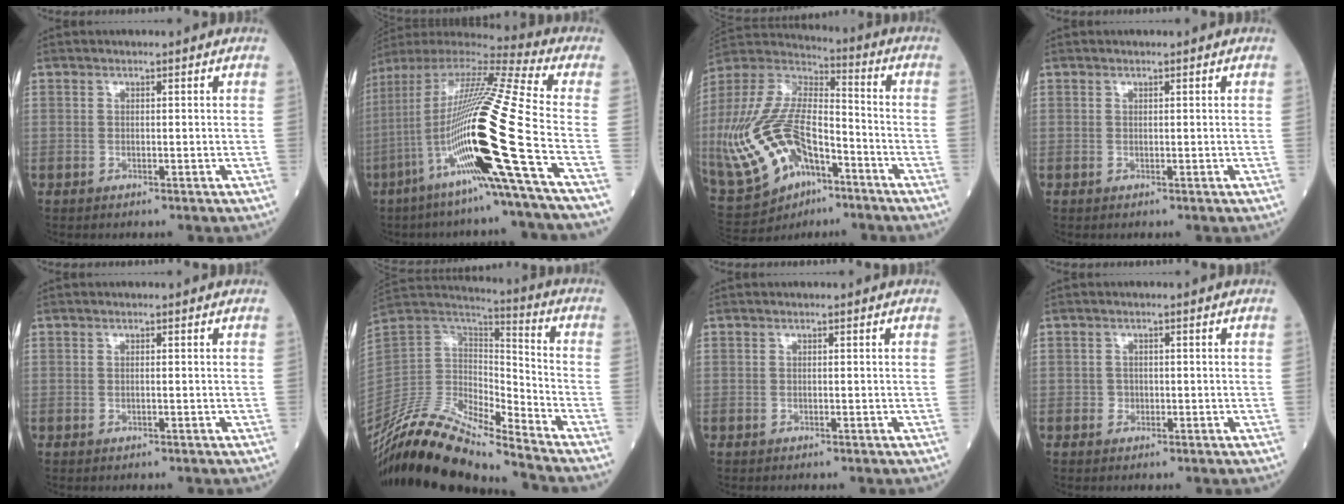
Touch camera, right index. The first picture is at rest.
{"total": 25.1, "force": [-8.2, -1.6, 23.7], "torque": [-0.443, -0.025, -0.163]}
{"total": 23.1, "force": [-8.7, 11.8, 17.9], "torque": [-0.422, 0.002, -0.148]}
{"total": 0.0}
{"total": 0.0}
{"total": 20.3, "force": [-17.8, 2.4, 9.4], "torque": [-0.208, 0.008, -0.338]}
{"total": 0.0}
{"total": 1.0, "force": [-0.3, 1.0, 0.2], "torque": [0.000, 0.005, -0.006]}